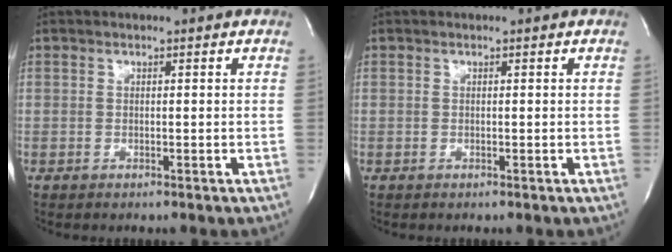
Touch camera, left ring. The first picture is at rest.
{"total": 0.0}